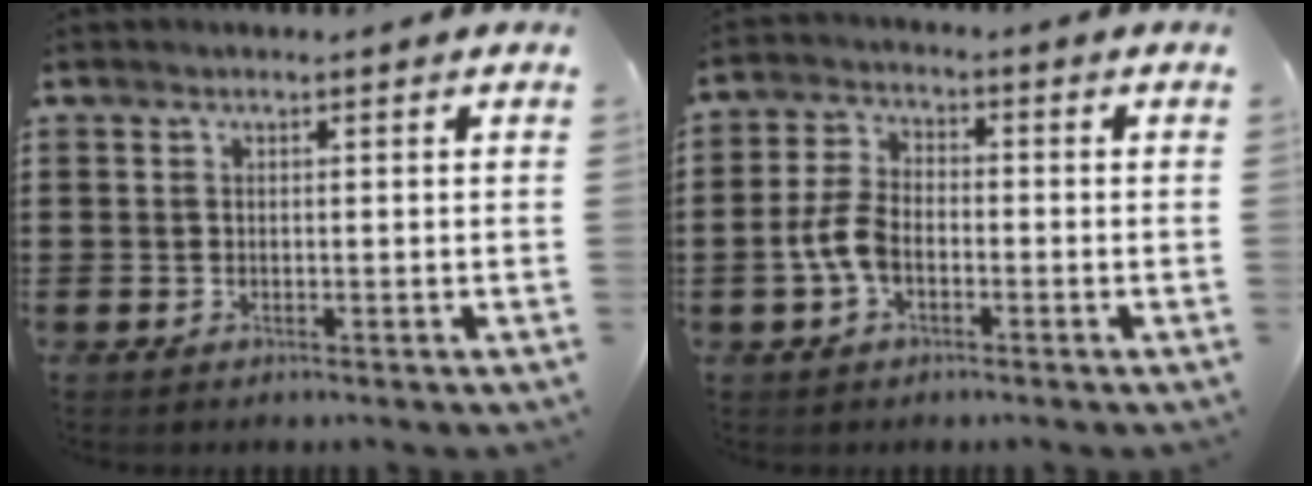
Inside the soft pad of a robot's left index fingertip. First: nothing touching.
{"total": 5.8, "force": [-1.7, 3.2, 4.5], "torque": [-0.120, -0.002, -0.041]}